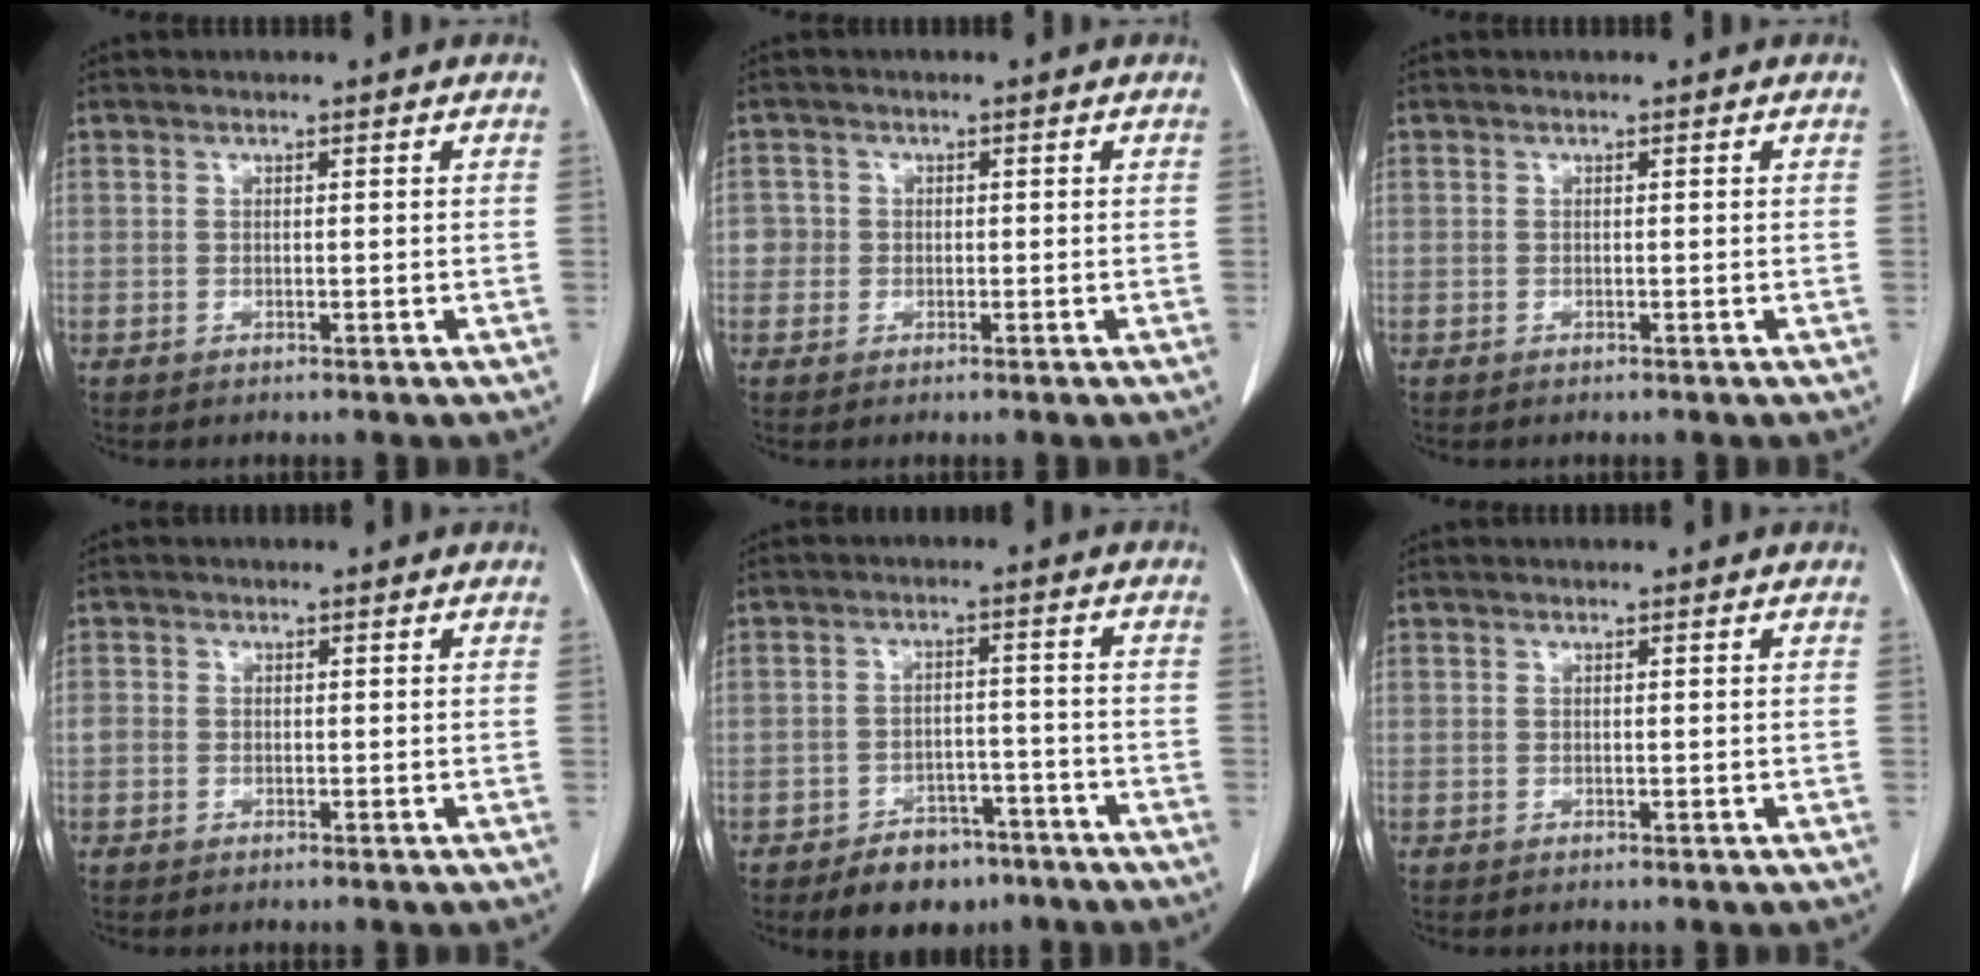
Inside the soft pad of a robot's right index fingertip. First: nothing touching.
{"total": 2.2, "force": [0.0, 2.2, -0.1], "torque": [0.018, 0.008, -0.006]}
{"total": 0.0}
{"total": 1.5, "force": [-0.2, 1.4, 0.5], "torque": [-0.005, 0.010, -0.004]}
{"total": 7.3, "force": [-5.4, 4.0, 3.1], "torque": [-0.044, 0.007, -0.079]}
{"total": 0.0}